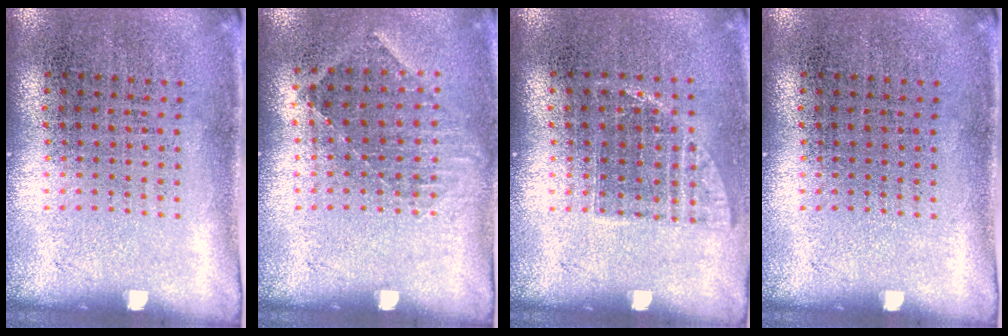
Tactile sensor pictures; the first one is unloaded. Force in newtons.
{"total": 0.9, "press": 0.8, "slide": 0.3}
{"total": 0.8, "press": 0.8, "slide": 0.3}
{"total": 0.0}